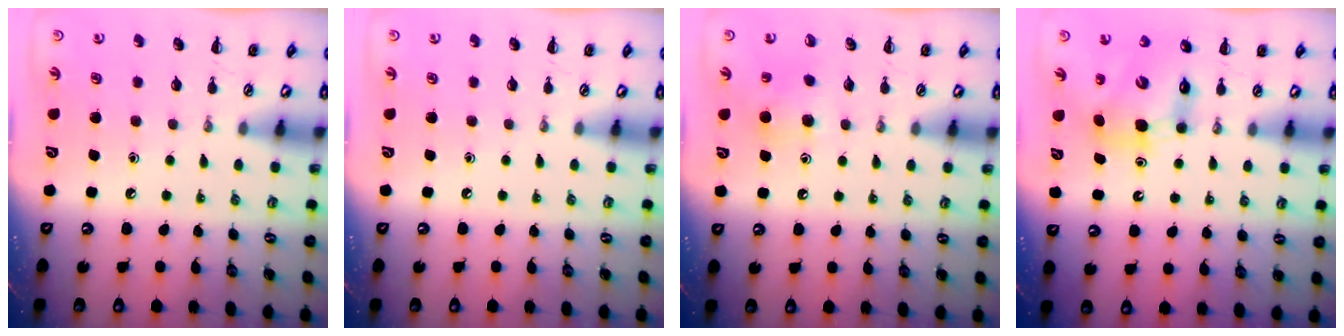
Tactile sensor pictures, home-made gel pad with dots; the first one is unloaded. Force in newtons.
{"total": 0.0}
{"total": 6.7, "press": 6.5, "slide": 1.6}
{"total": 9.5, "press": 9.2, "slide": 2.4}